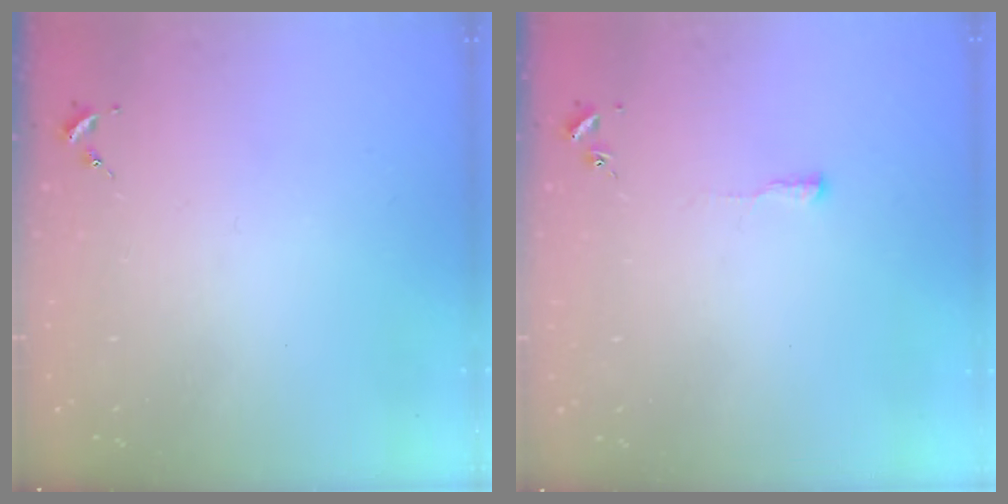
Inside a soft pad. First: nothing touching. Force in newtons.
{"total": 3.3, "press": 3.3, "slide": 0.6}